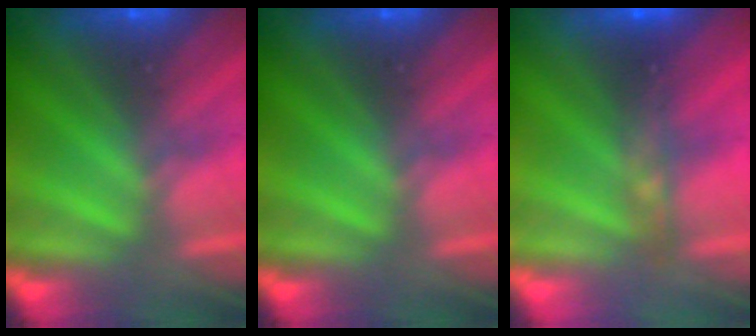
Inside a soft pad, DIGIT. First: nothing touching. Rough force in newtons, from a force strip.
{"total": 0.0}
{"total": 4.4}